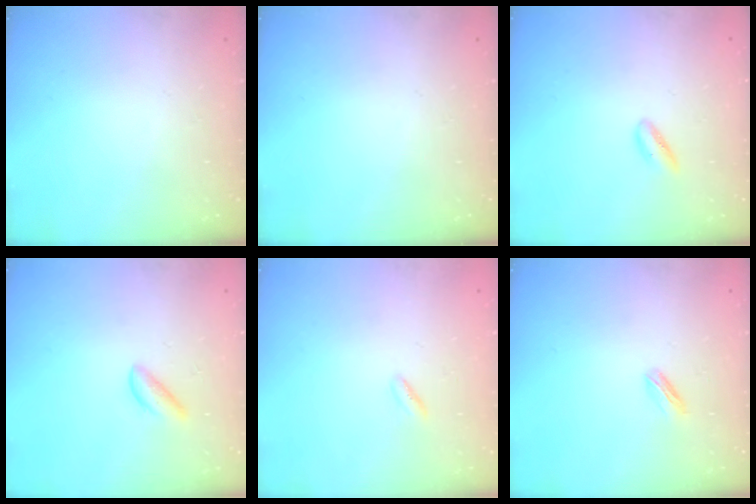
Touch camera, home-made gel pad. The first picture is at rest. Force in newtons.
{"total": 0.0}
{"total": 3.9, "press": 3.7, "slide": 1.2}
{"total": 2.7, "press": 2.7, "slide": 0.3}
{"total": 1.8, "press": 1.7, "slide": 0.7}
{"total": 2.2, "press": 2.2, "slide": 0.5}